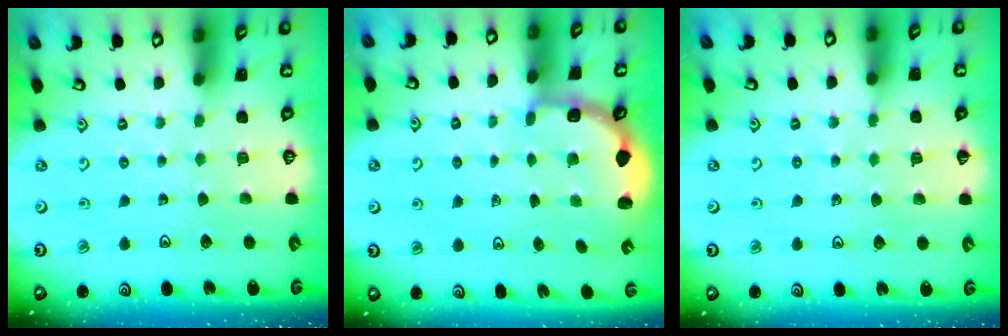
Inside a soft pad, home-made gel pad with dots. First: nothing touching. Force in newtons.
{"total": 2.7, "press": 2.4, "slide": 1.4}
{"total": 3.9, "press": 3.5, "slide": 1.7}